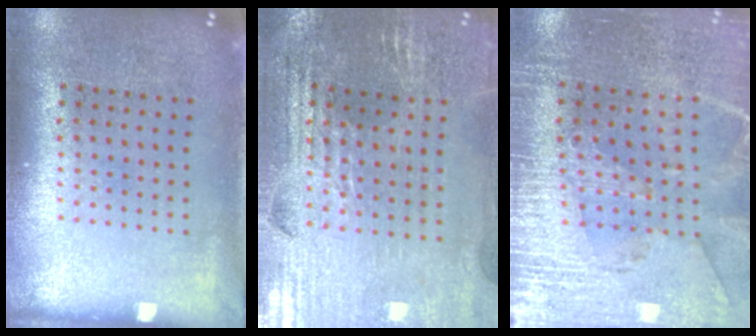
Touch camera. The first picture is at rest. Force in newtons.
{"total": 2.7, "press": 2.7, "slide": 0.5}
{"total": 3.1, "press": 2.9, "slide": 1.2}